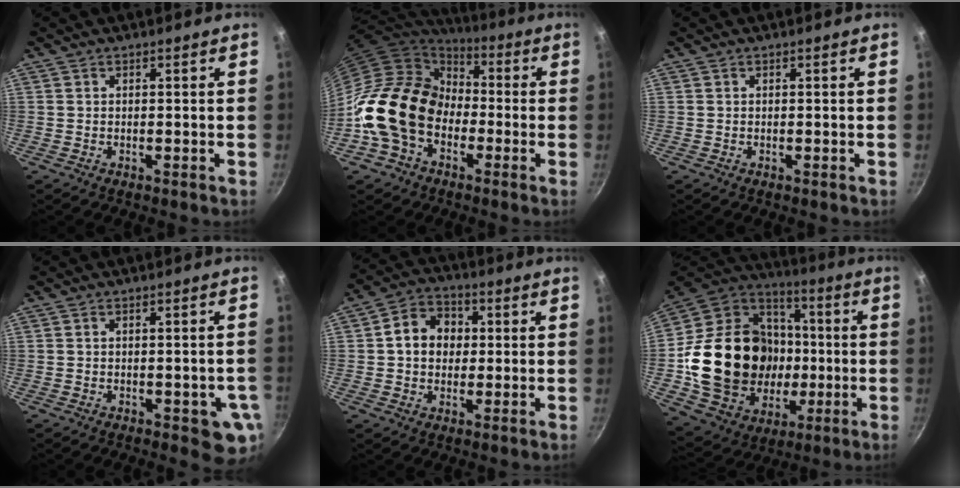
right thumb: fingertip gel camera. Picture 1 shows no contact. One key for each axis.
{"total": 19.6, "fx": -4.4, "fy": 14.8, "fz": 12.1, "tx": -0.197, "ty": 0.056, "tz": -0.097}
{"total": 0.0}
{"total": 6.9, "fx": -2.1, "fy": 3.0, "fz": 5.9, "tx": -0.046, "ty": 0.004, "tz": -0.023}
{"total": 9.0, "fx": 1.0, "fy": 7.4, "fz": 5.1, "tx": -0.055, "ty": 0.014, "tz": 0.001}
{"total": 29.3, "fx": -2.0, "fy": 23.4, "fz": 17.6, "tx": -0.294, "ty": 0.034, "tz": -0.013}